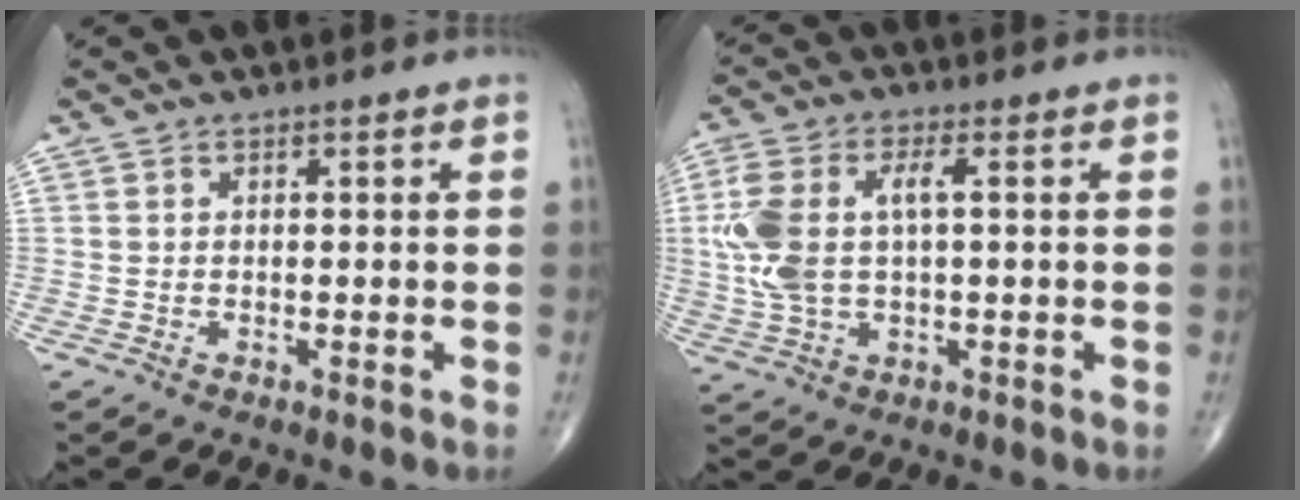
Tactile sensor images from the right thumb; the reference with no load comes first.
{"total": 11.4, "force": [1.0, 5.6, 9.9], "torque": [-0.234, 0.019, 0.022]}